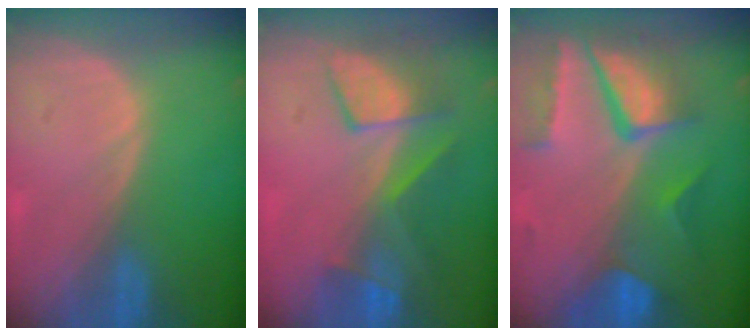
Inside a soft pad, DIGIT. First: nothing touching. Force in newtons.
{"total": 8.0, "press": 7.4, "slide": 2.9}
{"total": 10.5, "press": 8.9, "slide": 5.6}